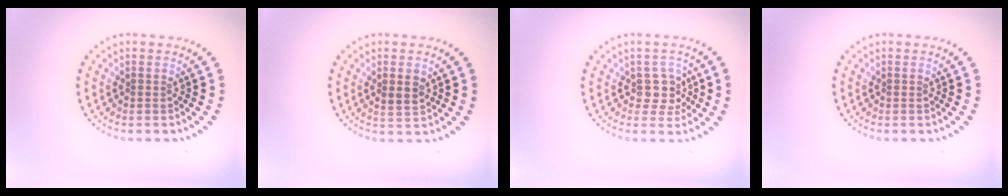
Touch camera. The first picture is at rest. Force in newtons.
{"total": 1.7, "press": 1.7, "slide": 0.5}
{"total": 2.3, "press": 2.0, "slide": 1.1}
{"total": 0.0}